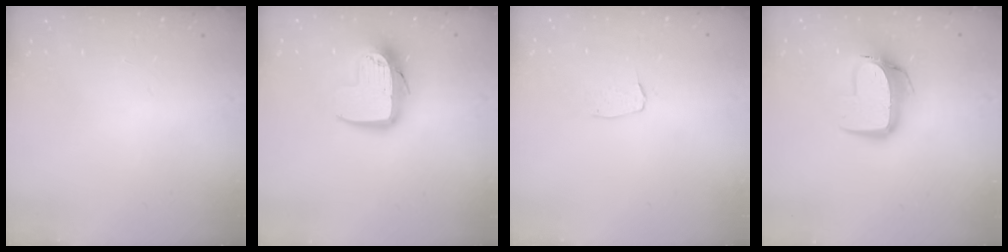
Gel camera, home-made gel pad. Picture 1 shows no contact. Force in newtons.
{"total": 12.4, "press": 12.4, "slide": 1.0}
{"total": 3.0, "press": 3.0, "slide": 0.2}
{"total": 13.5, "press": 13.4, "slide": 1.3}